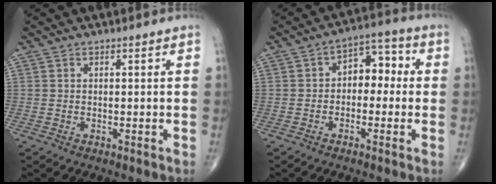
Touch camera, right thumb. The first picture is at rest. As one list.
[{"total": 7.2, "force": [-0.2, 4.9, 5.2], "torque": [-0.036, 0.032, -0.019]}]